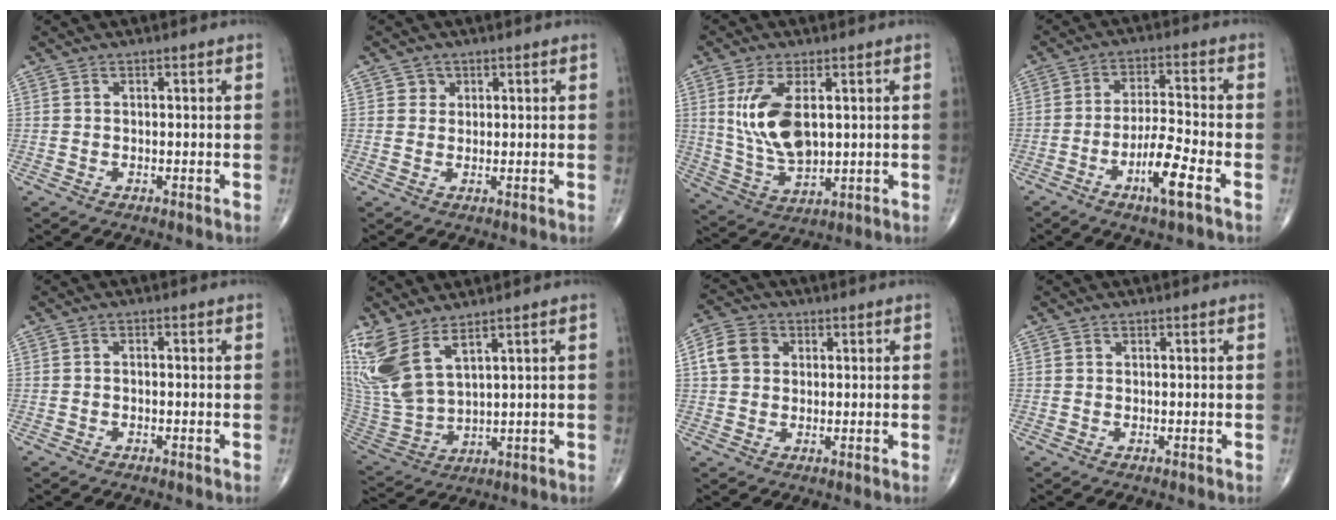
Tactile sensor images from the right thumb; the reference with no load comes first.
{"total": 1.7, "force": [0.8, 1.5, 0.1], "torque": [0.011, -0.002, 0.007]}
{"total": 11.8, "force": [2.6, 6.0, 9.8], "torque": [-0.190, -0.016, 0.062]}
{"total": 8.6, "force": [-4.2, 1.2, 7.4], "torque": [-0.144, 0.020, -0.074]}
{"total": 0.5, "force": [-0.3, 0.3, 0.3], "torque": [-0.005, 0.004, -0.009]}
{"total": 12.4, "force": [7.8, 4.5, 8.6], "torque": [-0.200, -0.039, 0.181]}
{"total": 6.2, "force": [1.4, 5.0, 3.3], "torque": [-0.056, 0.009, 0.020]}
{"total": 0.0}